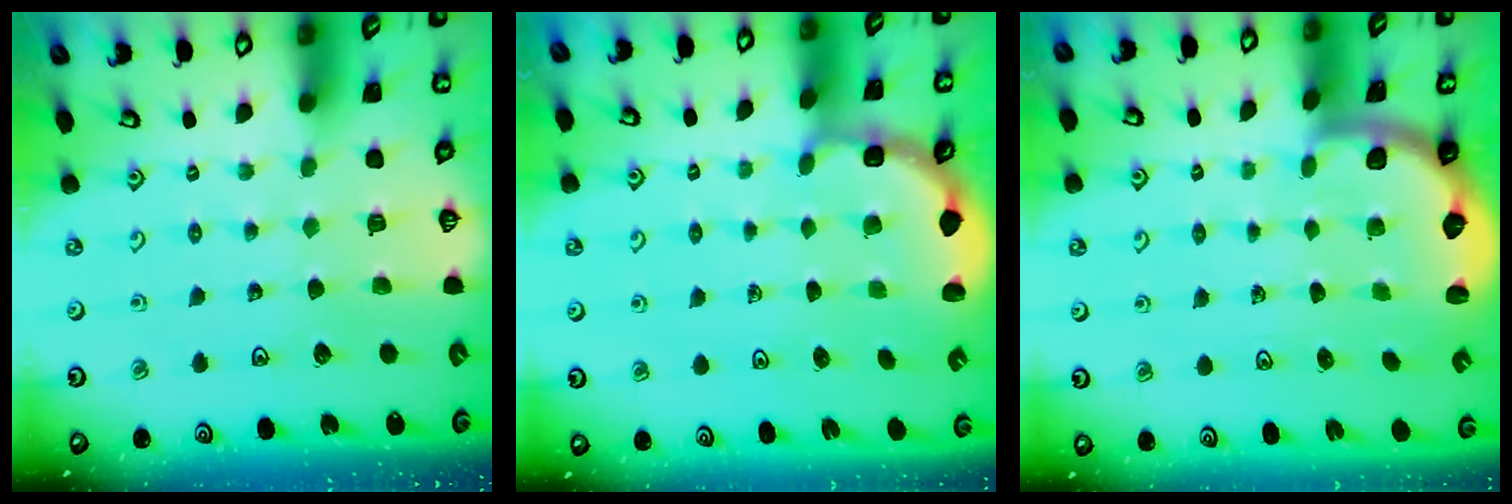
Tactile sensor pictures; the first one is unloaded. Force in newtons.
{"total": 2.7, "press": 2.3, "slide": 1.5}
{"total": 2.2, "press": 2.1, "slide": 0.8}